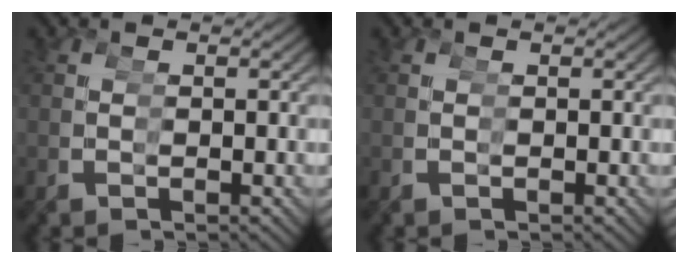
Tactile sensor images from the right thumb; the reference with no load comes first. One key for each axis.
{"total": 0.0}